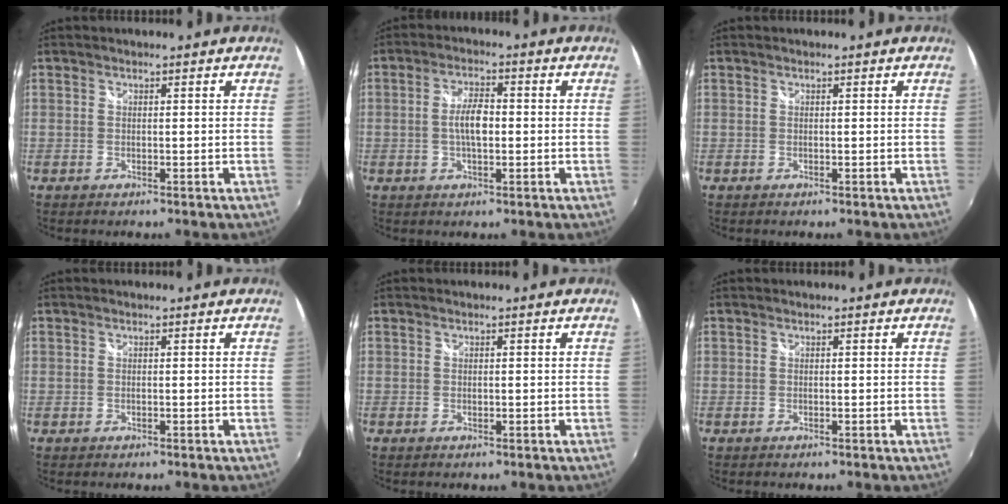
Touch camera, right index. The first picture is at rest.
{"total": 5.3, "force": [-0.4, 2.1, 4.9], "torque": [-0.091, 0.006, -0.007]}
{"total": 0.0}
{"total": 0.0}
{"total": 0.0}
{"total": 0.0}